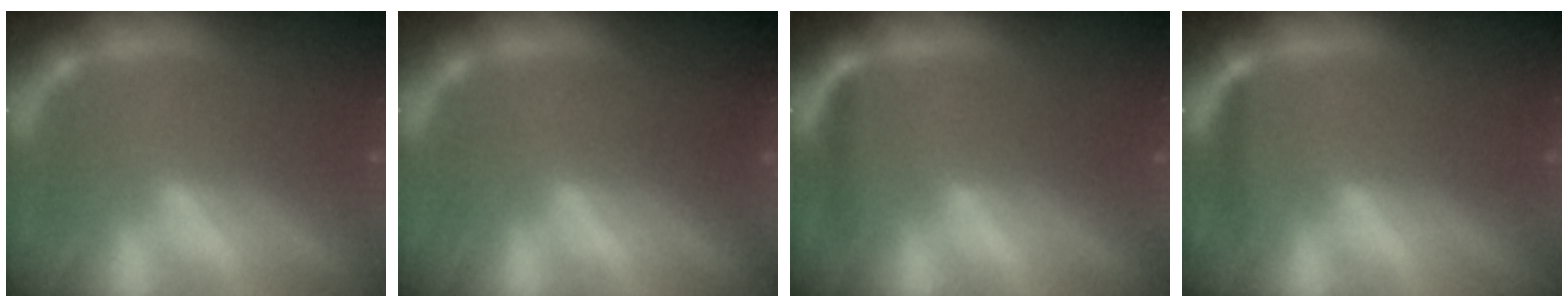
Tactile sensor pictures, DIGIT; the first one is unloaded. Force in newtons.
{"total": 2.4}
{"total": 1.9}
{"total": 1.4}